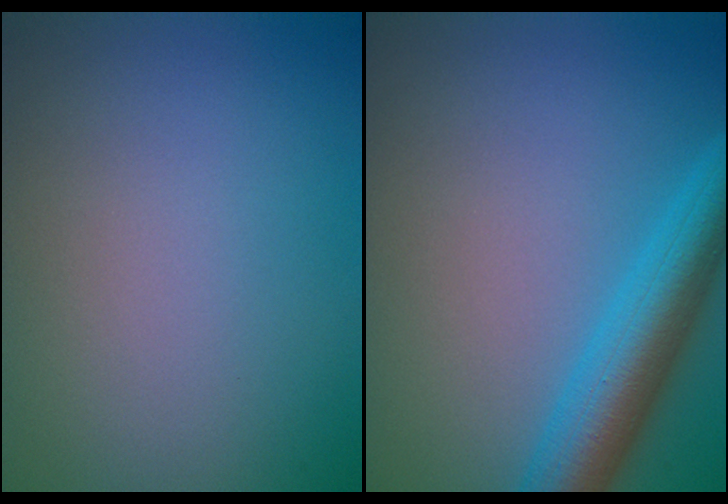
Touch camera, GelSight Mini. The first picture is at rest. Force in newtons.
{"total": 6.3, "press": 6.3, "slide": 0.3}